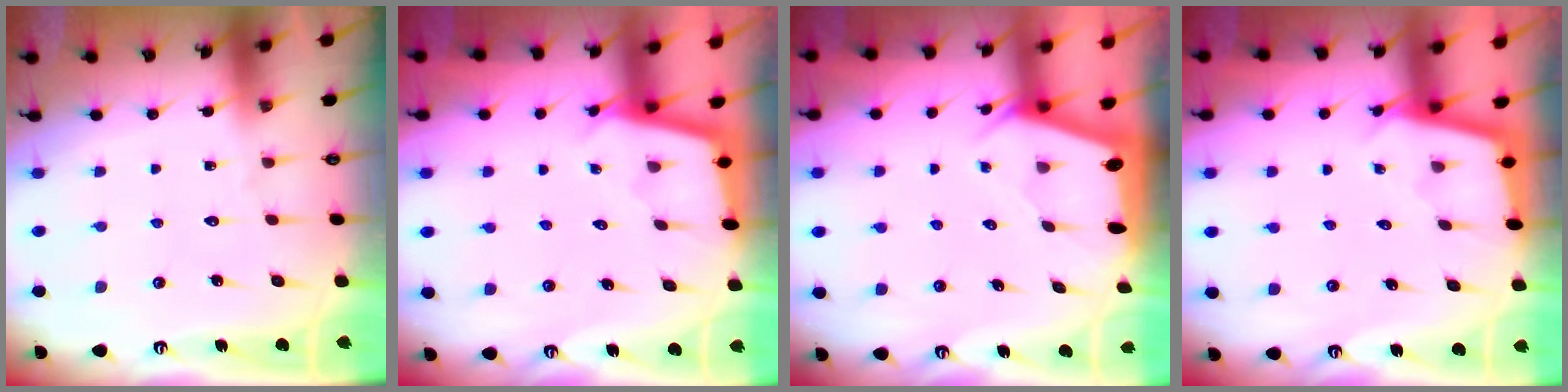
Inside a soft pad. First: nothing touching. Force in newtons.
{"total": 2.3, "press": 2.3, "slide": 0.2}
{"total": 1.9, "press": 1.8, "slide": 0.3}
{"total": 2.5, "press": 2.5, "slide": 0.2}